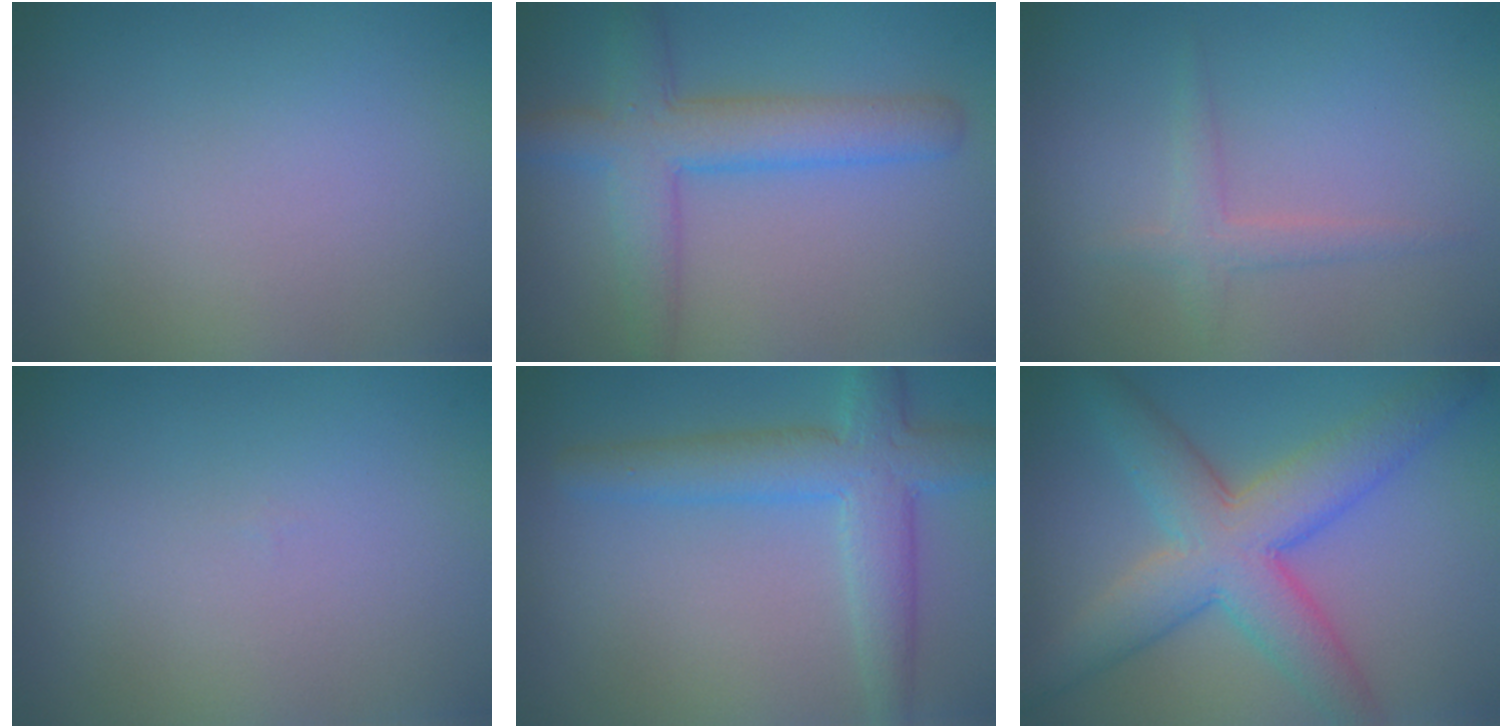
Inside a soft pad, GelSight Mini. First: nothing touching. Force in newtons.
{"total": 5.3, "press": 5.3, "slide": 0.2}
{"total": 1.5, "press": 1.5, "slide": 0.1}
{"total": 0.0}
{"total": 5.4, "press": 5.4, "slide": 0.3}
{"total": 7.7, "press": 7.7, "slide": 0.2}